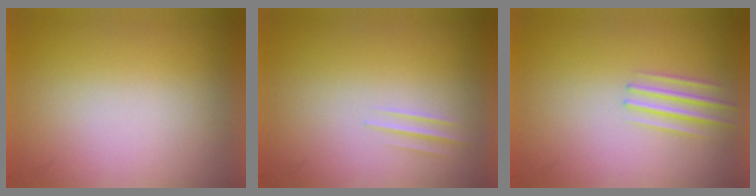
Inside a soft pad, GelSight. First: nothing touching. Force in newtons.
{"total": 1.2}
{"total": 1.9}